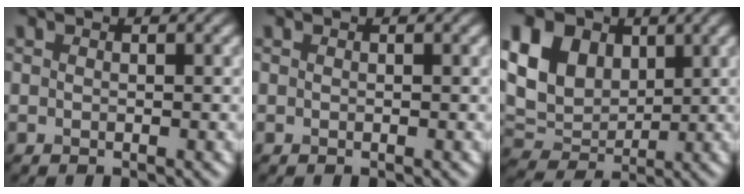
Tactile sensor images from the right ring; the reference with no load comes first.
{"total": 0.0}
{"total": 10.0, "force": [3.5, 7.3, 5.8], "torque": [-0.145, 0.035, 0.050]}